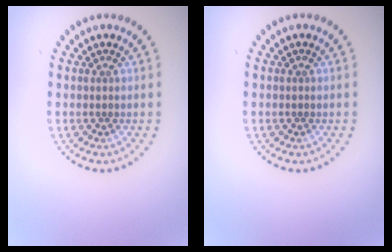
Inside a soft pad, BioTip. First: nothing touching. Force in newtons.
{"total": 0.0}